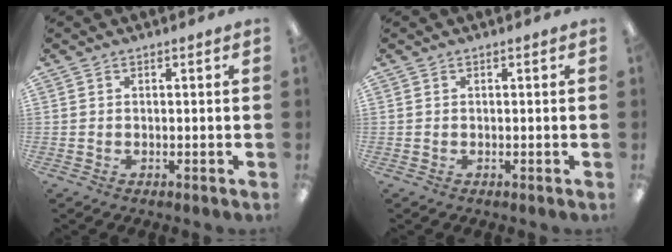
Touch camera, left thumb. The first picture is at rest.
{"total": 0.0}